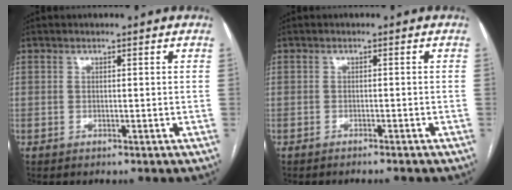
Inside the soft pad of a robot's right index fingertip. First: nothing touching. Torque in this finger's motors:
{"motor_torque": [-0.28, 0.22, -0.04, -0.04]}